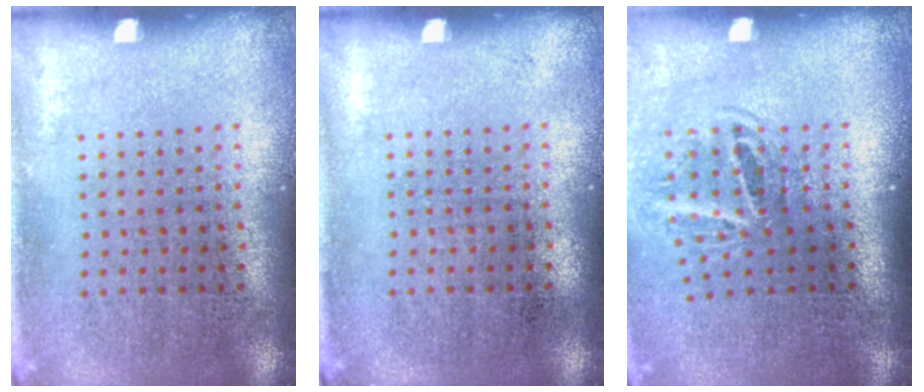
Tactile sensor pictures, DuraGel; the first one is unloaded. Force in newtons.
{"total": 0.0}
{"total": 1.9, "press": 1.2, "slide": 1.5}